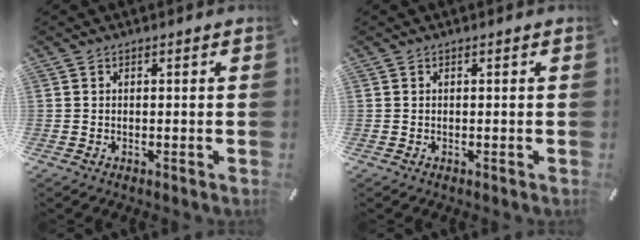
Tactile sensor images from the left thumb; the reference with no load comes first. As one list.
[{"total": 0.0}]